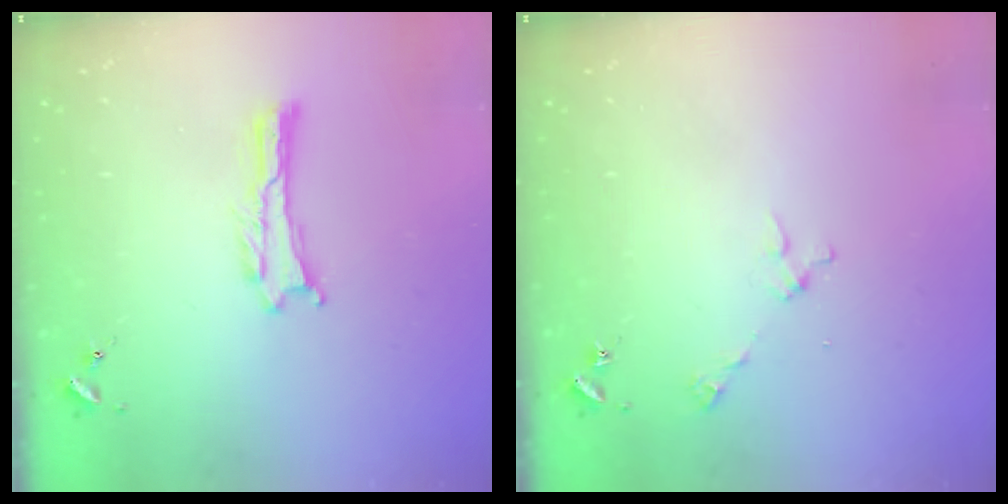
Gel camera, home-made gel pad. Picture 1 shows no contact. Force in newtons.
{"total": 2.9, "press": 2.9, "slide": 0.2}